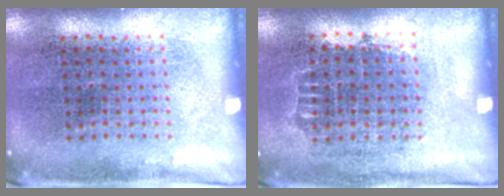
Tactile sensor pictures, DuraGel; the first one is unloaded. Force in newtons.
{"total": 0.6, "press": 0.6, "slide": 0.2}